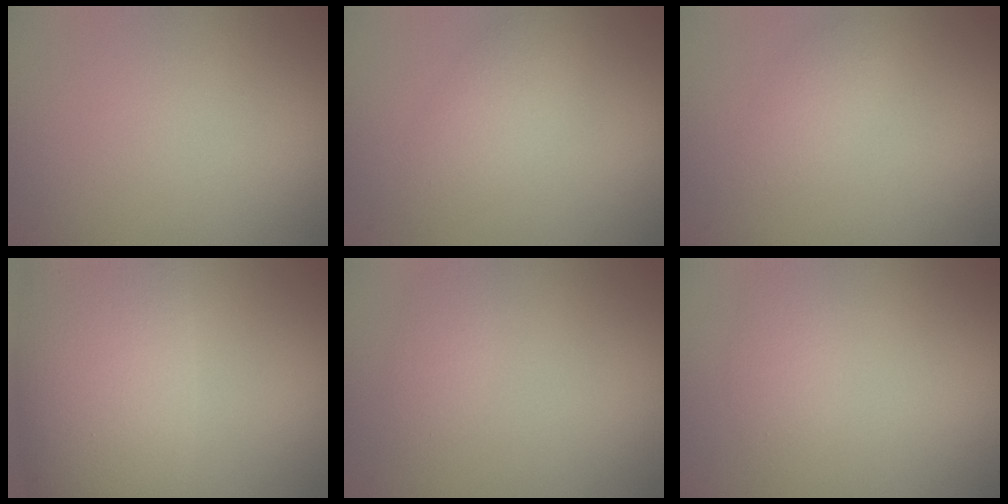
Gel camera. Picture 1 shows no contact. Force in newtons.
{"total": 2.7, "press": 2.6, "slide": 0.1}
{"total": 1.5, "press": 1.5, "slide": 0.1}
{"total": 11.7, "press": 11.7, "slide": 0.1}
{"total": 1.2, "press": 1.2, "slide": 0.0}
{"total": 1.6, "press": 1.6, "slide": 0.0}